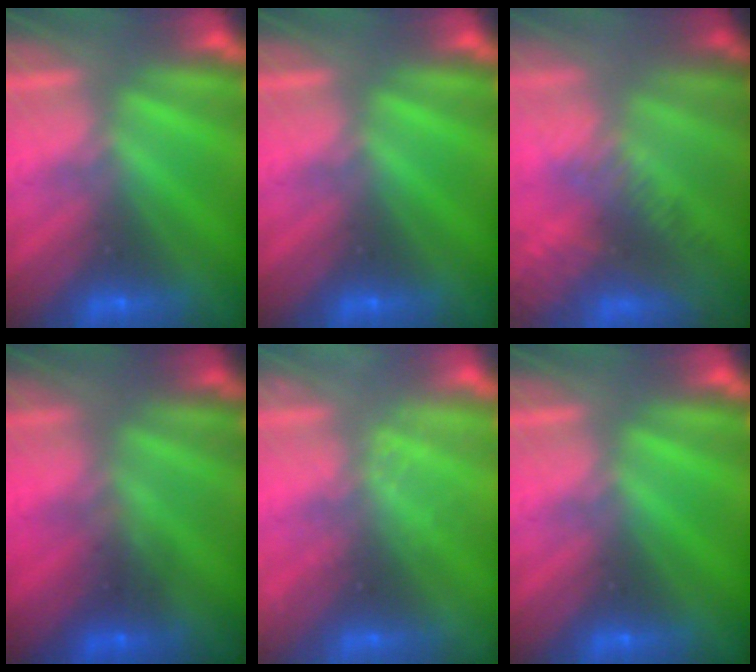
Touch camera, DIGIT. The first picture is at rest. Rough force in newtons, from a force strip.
{"total": 0.0}
{"total": 13.7}
{"total": 1.3}
{"total": 2.1}
{"total": 0.0}